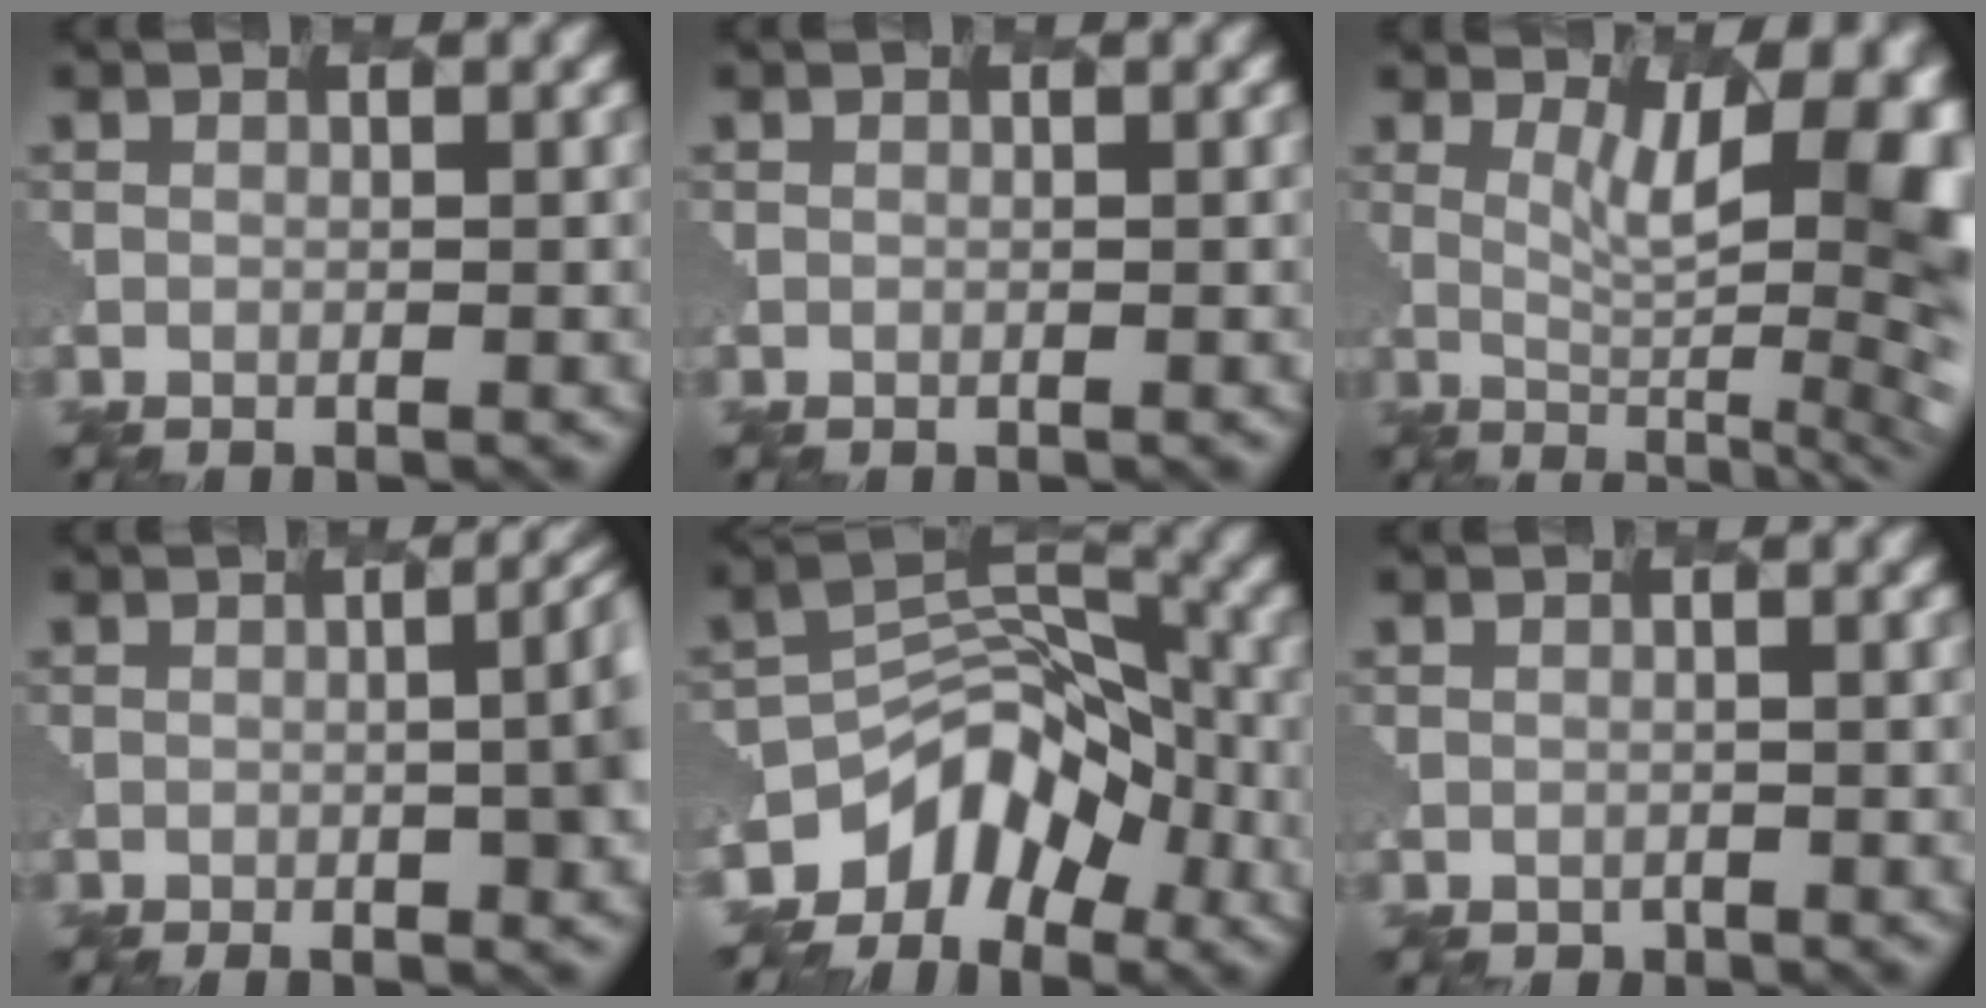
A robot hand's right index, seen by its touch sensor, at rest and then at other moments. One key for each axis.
{"total": 0.0}
{"total": 11.0, "fx": 1.8, "fy": 3.9, "fz": 10.1, "tx": -0.120, "ty": -0.006, "tz": 0.031}
{"total": 7.4, "fx": -1.2, "fy": 3.1, "fz": 6.6, "tx": -0.029, "ty": 0.006, "tz": -0.017}
{"total": 5.8, "fx": -4.3, "fy": 3.4, "fz": 1.8, "tx": -0.020, "ty": 0.000, "tz": -0.083}
{"total": 0.9, "fx": -0.3, "fy": 0.0, "fz": -0.8, "tx": -0.002, "ty": -0.010, "tz": -0.001}